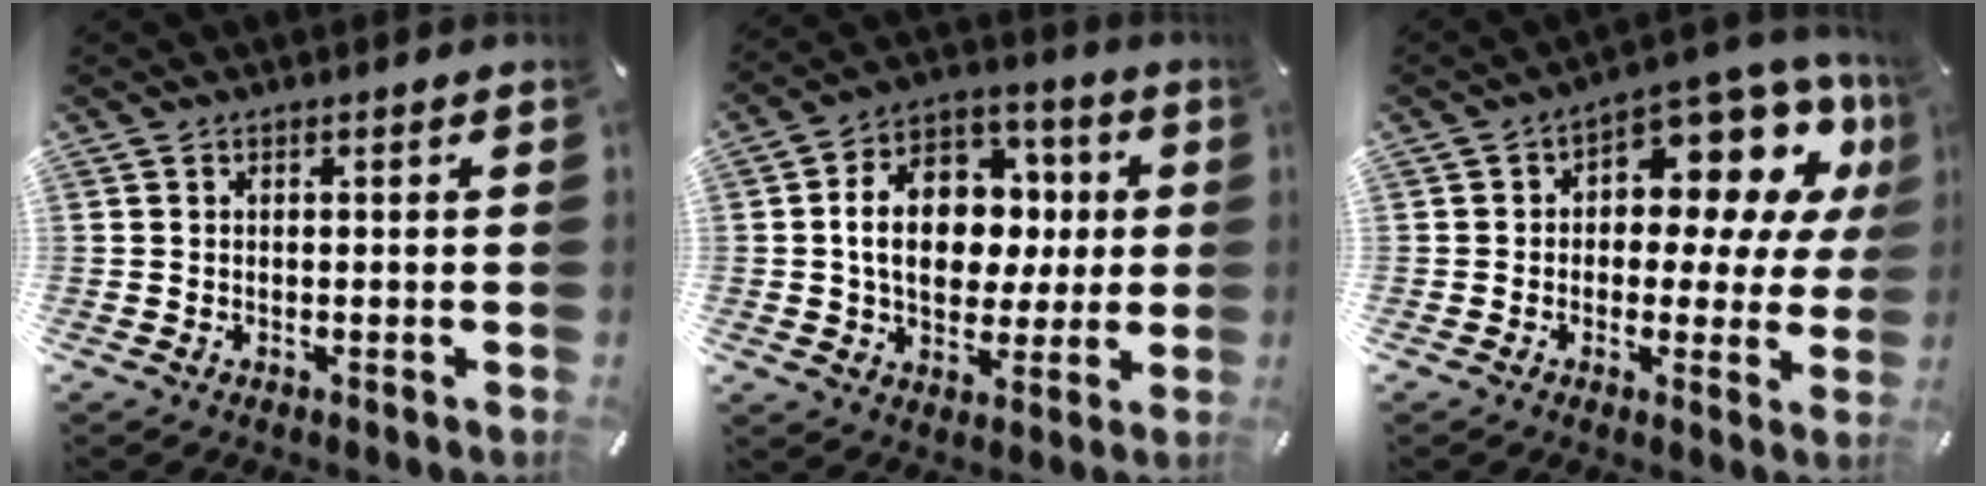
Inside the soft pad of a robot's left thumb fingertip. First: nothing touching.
{"total": 15.6, "force": [0.6, 12.1, 9.8], "torque": [-0.173, 0.012, 0.016]}
{"total": 11.6, "force": [5.5, 6.6, 7.8], "torque": [-0.103, -0.053, 0.094]}